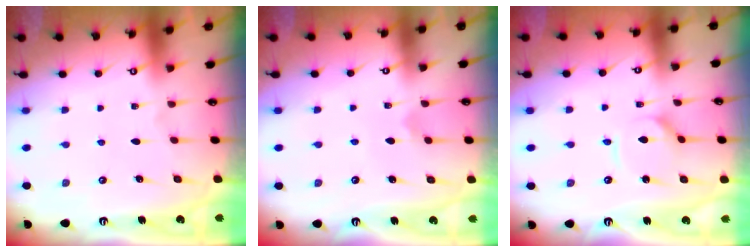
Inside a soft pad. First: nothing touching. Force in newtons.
{"total": 3.4, "press": 3.3, "slide": 0.6}
{"total": 5.4, "press": 5.4, "slide": 0.6}